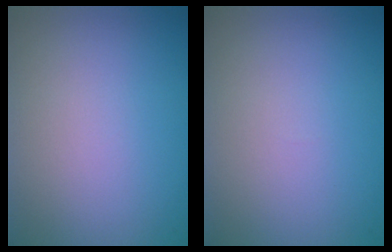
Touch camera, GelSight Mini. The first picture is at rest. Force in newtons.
{"total": 0.0}